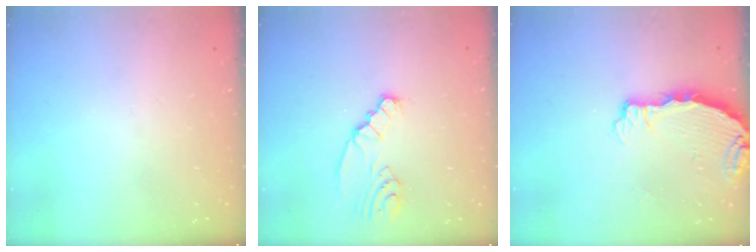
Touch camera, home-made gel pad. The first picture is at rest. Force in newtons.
{"total": 2.4, "press": 2.4, "slide": 0.4}
{"total": 3.8, "press": 3.8, "slide": 0.5}